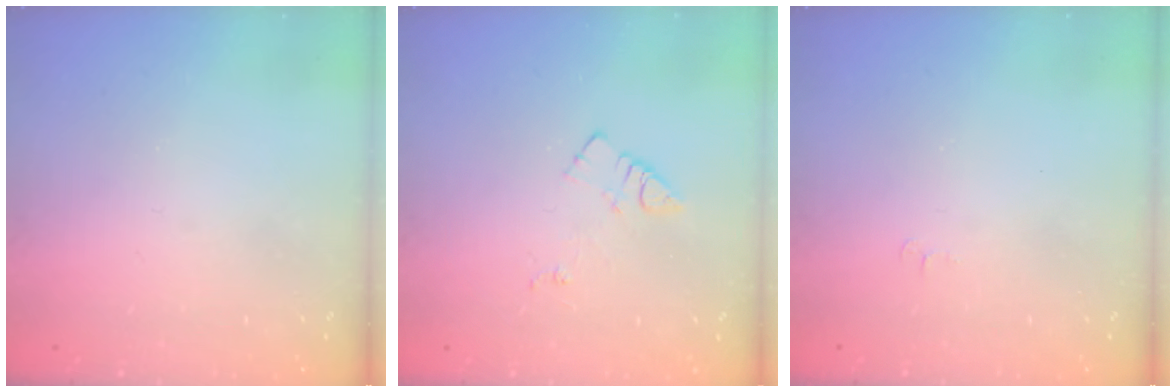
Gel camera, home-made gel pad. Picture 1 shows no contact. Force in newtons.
{"total": 7.2, "press": 7.2, "slide": 0.6}
{"total": 3.6, "press": 3.6, "slide": 0.4}